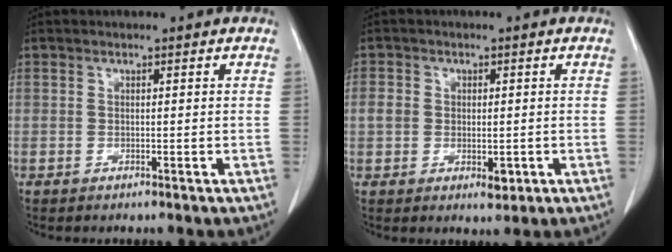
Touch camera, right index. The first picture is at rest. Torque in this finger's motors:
{"motor_torque": [0.14, 0.23, 0.00, 0.03]}